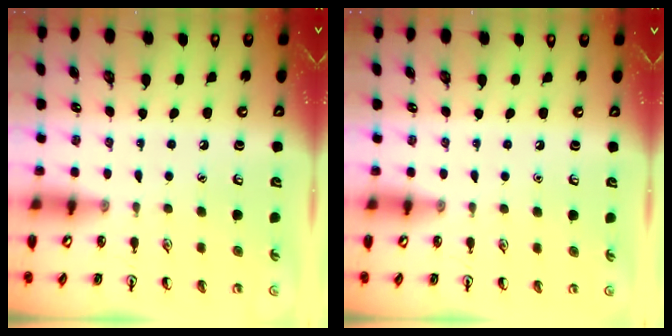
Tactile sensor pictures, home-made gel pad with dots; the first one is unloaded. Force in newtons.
{"total": 0.0}